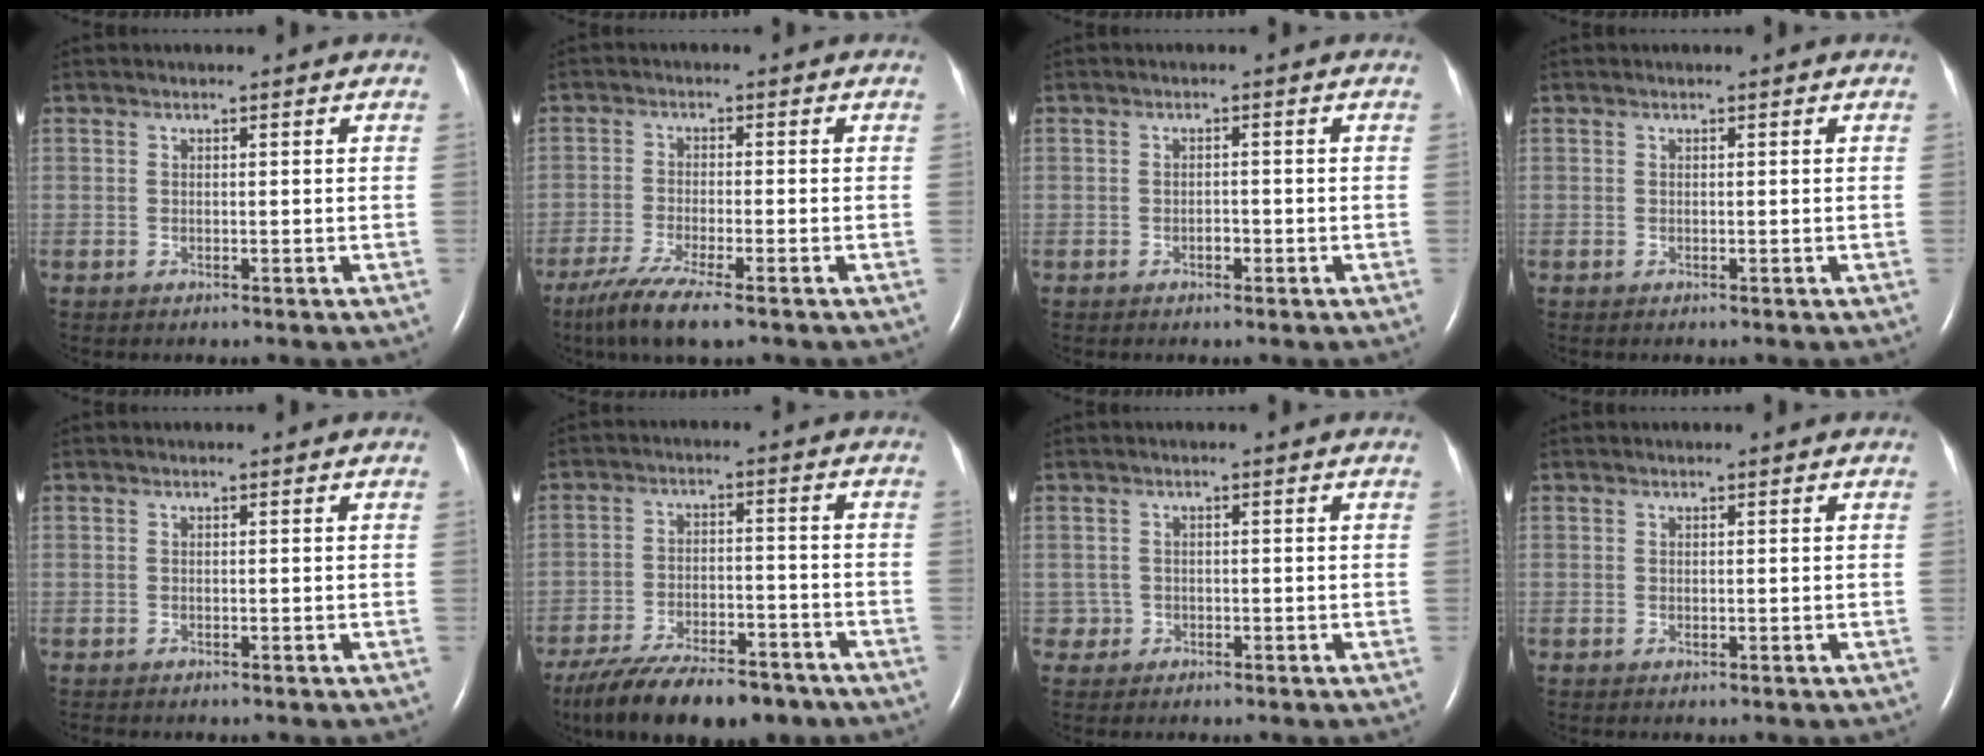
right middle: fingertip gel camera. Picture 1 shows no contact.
{"total": 7.7, "force": [-5.3, 0.6, 5.6], "torque": [-0.107, -0.022, -0.090]}
{"total": 1.1, "force": [-0.6, 0.6, 0.6], "torque": [-0.010, 0.003, -0.009]}
{"total": 0.0}
{"total": 0.7, "force": [-0.6, 0.2, 0.3], "torque": [-0.008, -0.001, -0.008]}
{"total": 17.0, "force": [-13.1, 5.8, 9.1], "torque": [-0.160, -0.009, -0.206]}
{"total": 1.4, "force": [-0.5, 1.3, -0.4], "torque": [0.011, 0.010, -0.011]}
{"total": 0.0}